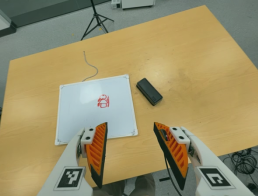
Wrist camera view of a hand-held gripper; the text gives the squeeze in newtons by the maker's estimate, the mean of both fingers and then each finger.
{"total": 0.0}